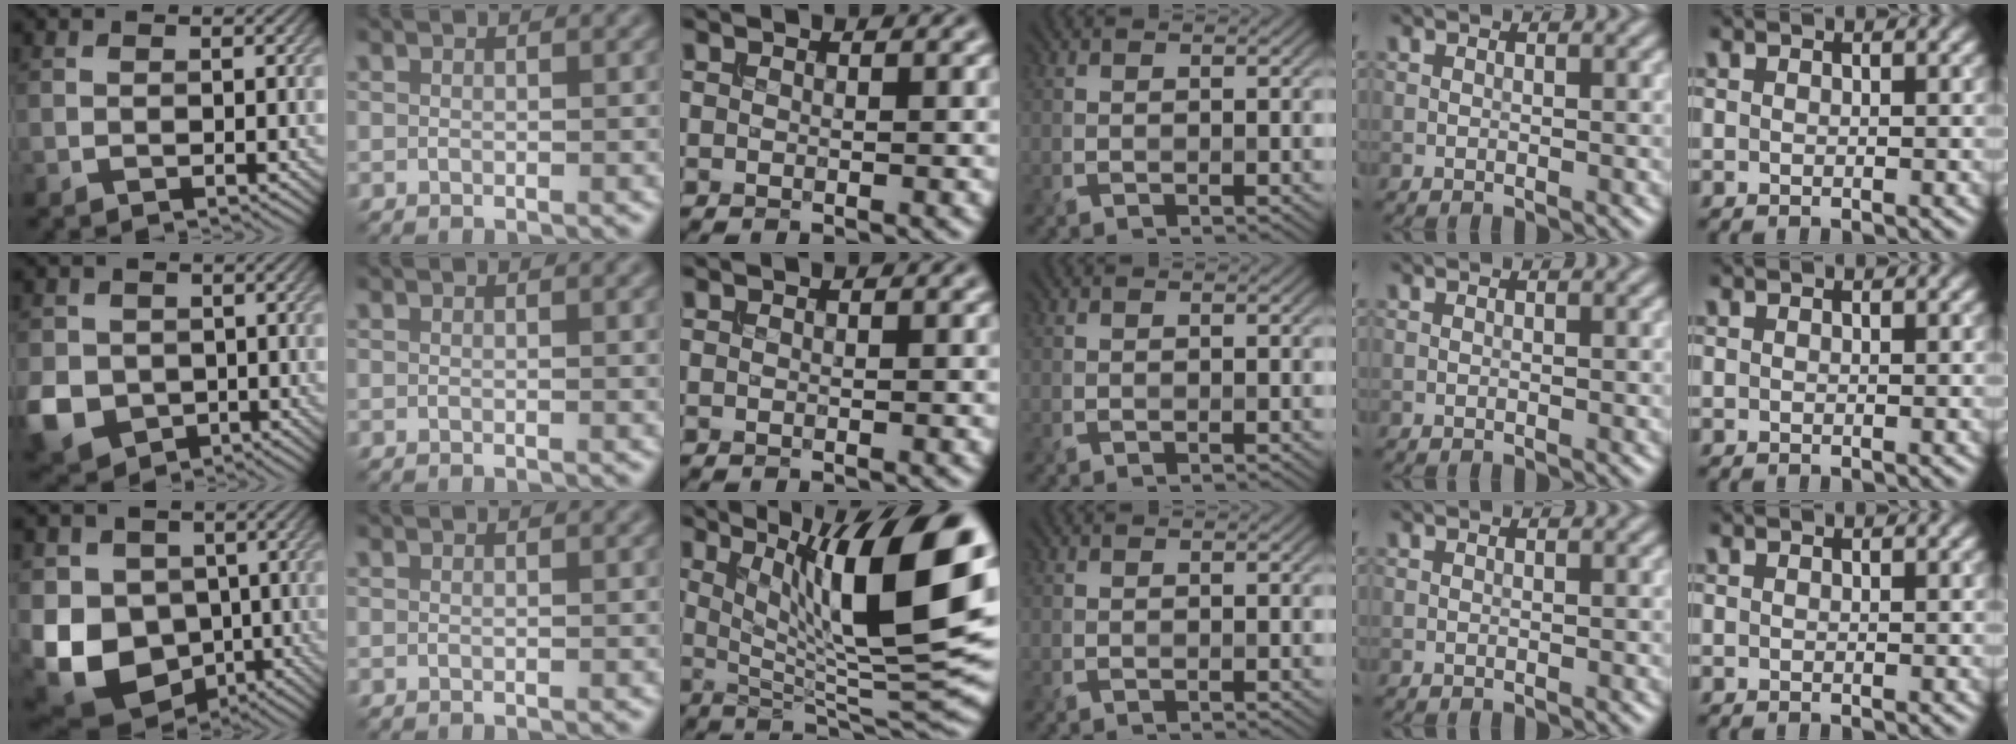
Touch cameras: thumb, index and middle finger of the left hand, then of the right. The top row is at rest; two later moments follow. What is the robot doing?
{"motion": "insert", "object": "file holder"}